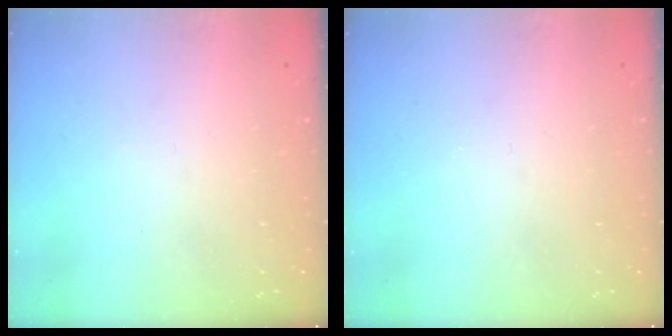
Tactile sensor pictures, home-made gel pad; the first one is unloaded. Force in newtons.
{"total": 0.0}